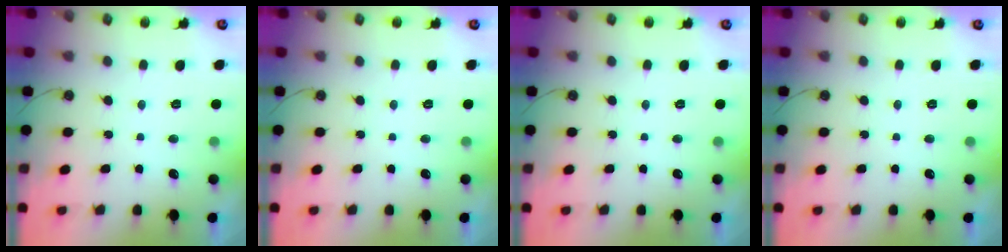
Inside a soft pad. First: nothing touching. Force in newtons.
{"total": 0.0}
{"total": 0.0}
{"total": 0.6, "press": 0.1, "slide": 0.5}